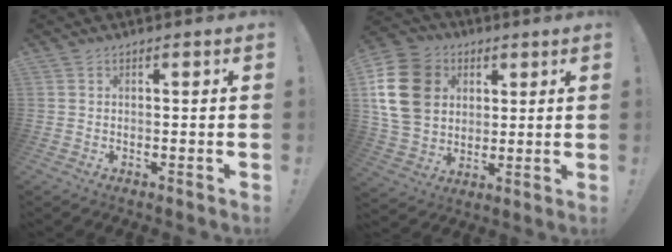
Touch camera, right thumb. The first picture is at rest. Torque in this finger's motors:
{"motor_torque": [-0.02, 0.84, 0.16, 0.22, 0.37]}